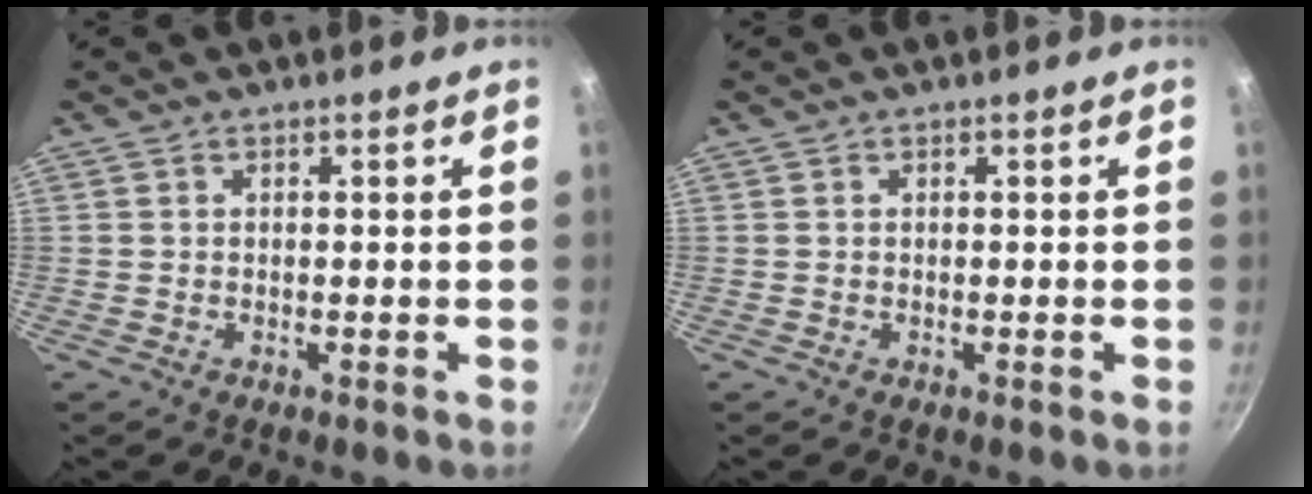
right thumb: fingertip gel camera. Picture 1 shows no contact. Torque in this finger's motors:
{"motor_torque": [0.01, 0.01, 0.00, 0.00, 0.00]}